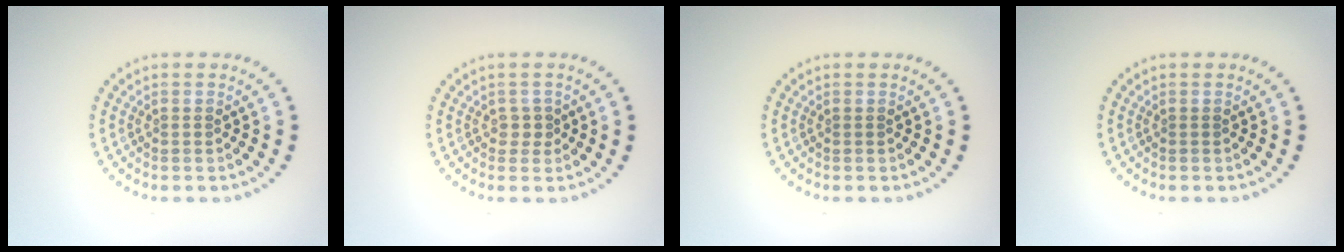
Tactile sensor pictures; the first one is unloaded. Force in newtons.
{"total": 1.2, "press": 1.0, "slide": 0.6}
{"total": 0.0}
{"total": 0.0}